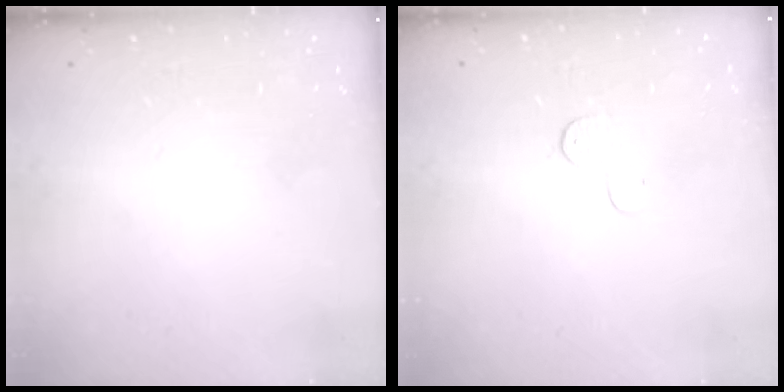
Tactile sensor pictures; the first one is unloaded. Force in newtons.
{"total": 3.9, "press": 3.9, "slide": 0.4}